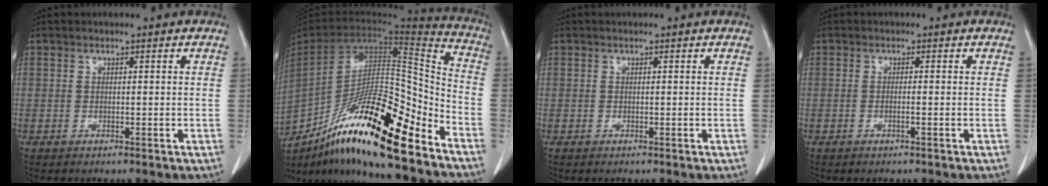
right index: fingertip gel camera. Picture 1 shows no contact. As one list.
[{"total": 24.5, "force": [-16.3, 3.2, 18.0], "torque": [-0.297, -0.017, -0.287]}, {"total": 0.0}, {"total": 0.9, "force": [-0.4, -0.1, 0.8], "torque": [-0.015, 0.001, -0.006]}]